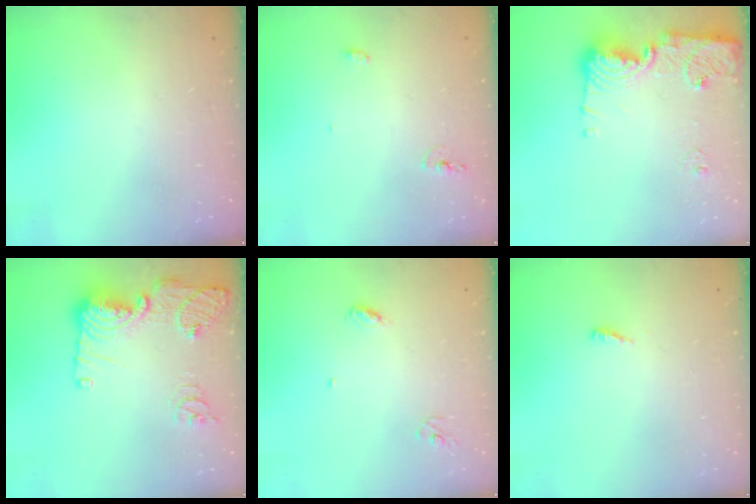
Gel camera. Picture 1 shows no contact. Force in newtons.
{"total": 4.3, "press": 4.2, "slide": 0.9}
{"total": 14.7, "press": 14.6, "slide": 1.6}
{"total": 16.2, "press": 16.2, "slide": 1.7}
{"total": 3.9, "press": 3.9, "slide": 0.3}
{"total": 3.2, "press": 3.2, "slide": 0.2}